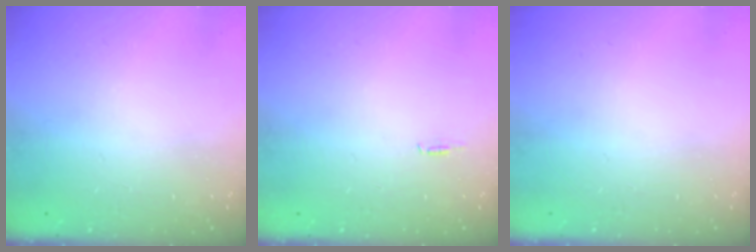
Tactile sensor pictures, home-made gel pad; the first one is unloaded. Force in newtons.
{"total": 4.8, "press": 2.5, "slide": 4.1}
{"total": 0.0}